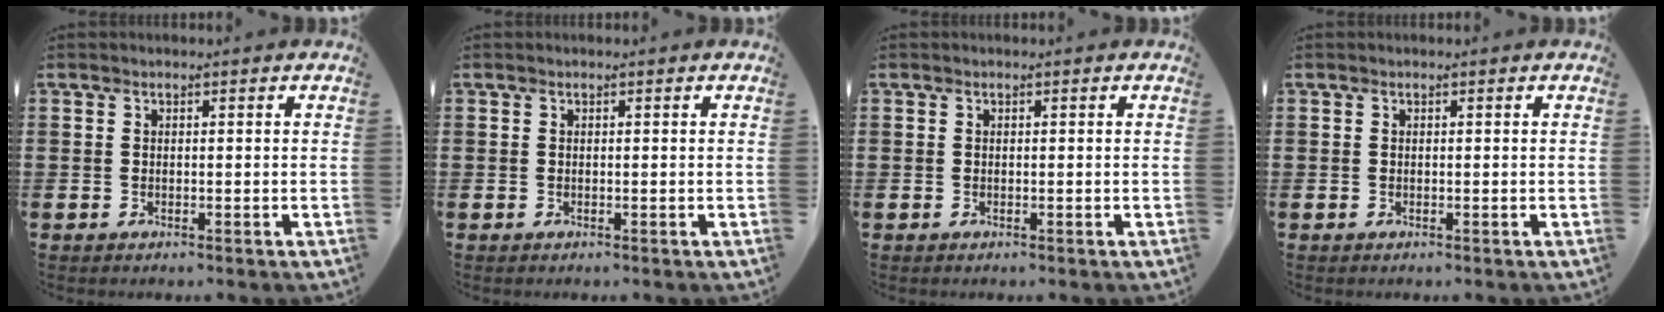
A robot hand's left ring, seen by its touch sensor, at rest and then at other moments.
{"total": 0.0}
{"total": 0.0}
{"total": 0.0}